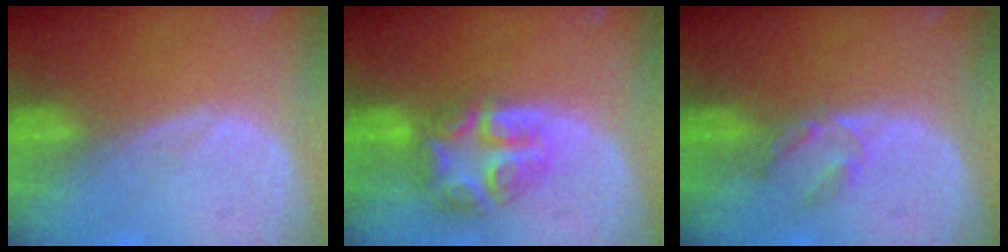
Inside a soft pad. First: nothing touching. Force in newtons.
{"total": 7.9, "press": 6.8, "slide": 4.0}
{"total": 2.7, "press": 2.5, "slide": 1.0}